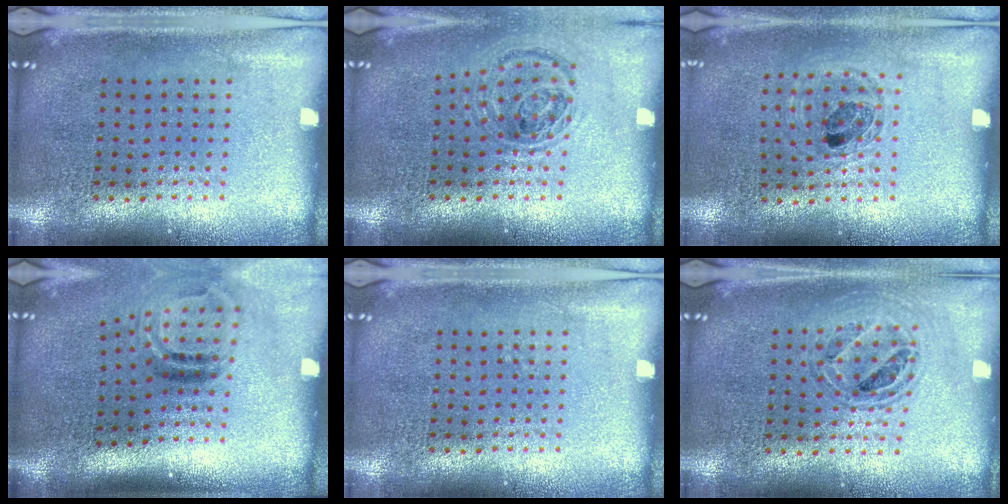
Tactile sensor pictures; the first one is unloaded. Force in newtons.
{"total": 0.9, "press": 0.9, "slide": 0.2}
{"total": 0.9, "press": 0.9, "slide": 0.1}
{"total": 2.1, "press": 1.3, "slide": 1.7}
{"total": 0.0}
{"total": 0.8, "press": 0.7, "slide": 0.2}